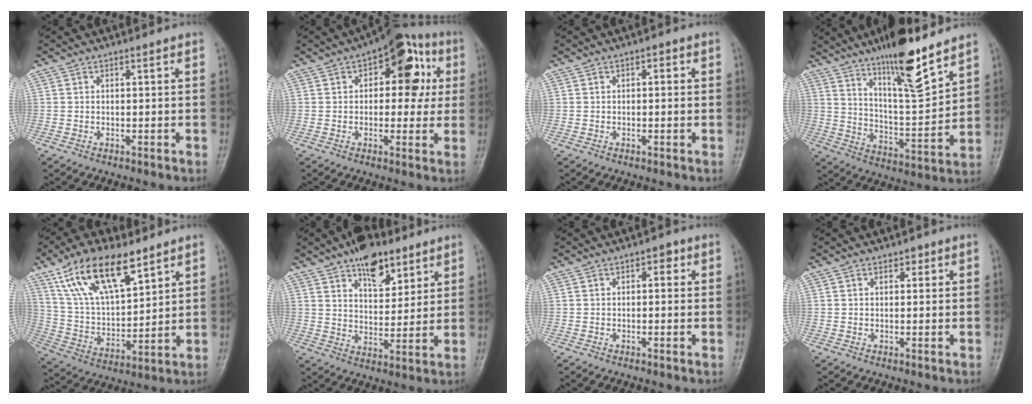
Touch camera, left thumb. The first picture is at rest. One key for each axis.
{"total": 13.1, "fx": 3.3, "fy": 7.3, "fz": 10.4, "tx": -0.079, "ty": 0.019, "tz": 0.034}
{"total": 1.5, "fx": 0.3, "fy": 0.9, "fz": 1.2, "tx": -0.005, "ty": 0.003, "tz": -0.002}
{"total": 15.7, "fx": 11.3, "fy": 2.9, "fz": 10.4, "tx": -0.157, "ty": -0.074, "tz": 0.198}
{"total": 17.6, "fx": 10.7, "fy": 7.4, "fz": 11.9, "tx": -0.187, "ty": -0.035, "tz": 0.209}
{"total": 11.4, "fx": 7.2, "fy": 5.9, "fz": 6.5, "tx": -0.067, "ty": -0.040, "tz": 0.116}
{"total": 2.2, "fx": 0.6, "fy": 1.3, "fz": 1.6, "tx": -0.004, "ty": 0.004, "tz": 0.001}
{"total": 1.8, "fx": 0.9, "fy": 1.2, "fz": 0.9, "tx": 0.001, "ty": -0.001, "tz": 0.008}